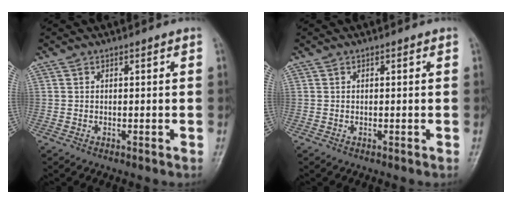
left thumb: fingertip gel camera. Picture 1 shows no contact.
{"total": 0.0}